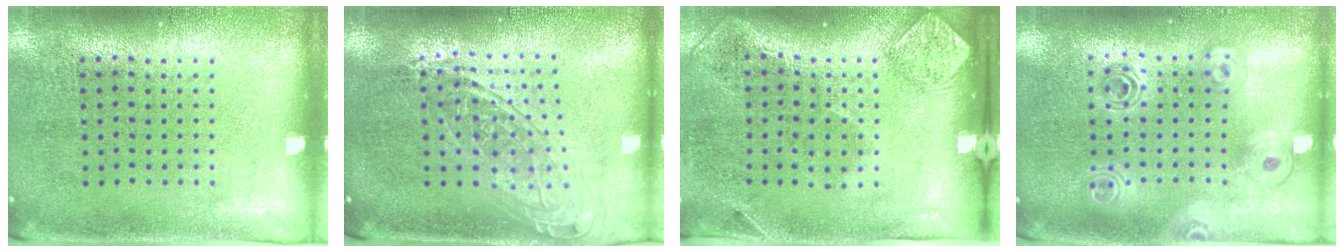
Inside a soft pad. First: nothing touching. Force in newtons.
{"total": 1.7, "press": 1.4, "slide": 1.0}
{"total": 1.9, "press": 1.1, "slide": 1.5}
{"total": 1.5, "press": 1.4, "slide": 0.7}